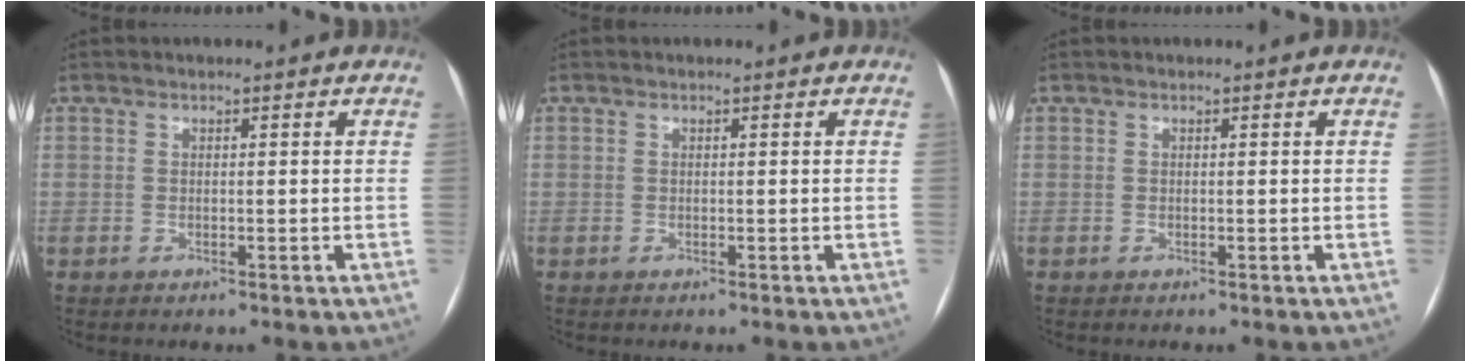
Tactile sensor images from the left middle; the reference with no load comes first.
{"total": 0.0}
{"total": 0.0}